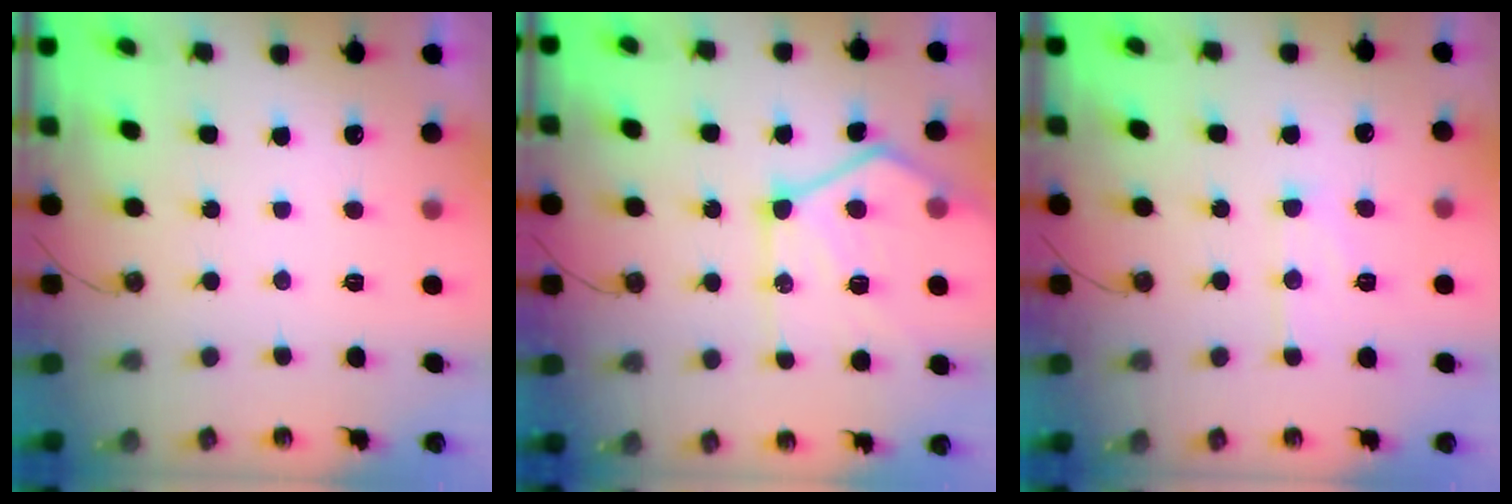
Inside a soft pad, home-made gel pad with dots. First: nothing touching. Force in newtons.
{"total": 18.1, "press": 18.0, "slide": 2.0}
{"total": 8.0, "press": 8.0, "slide": 0.7}